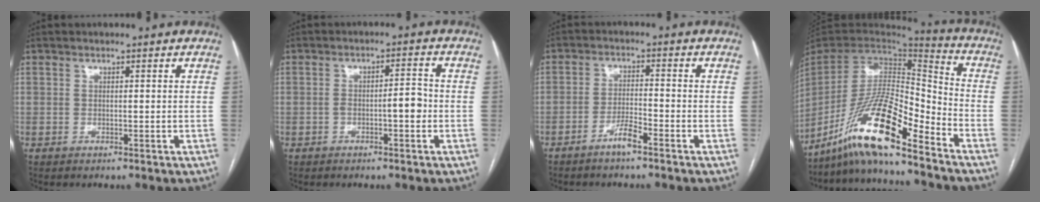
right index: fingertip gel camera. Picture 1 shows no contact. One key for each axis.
{"total": 3.7, "fx": -1.2, "fy": 0.9, "fz": 3.3, "tx": -0.050, "ty": 0.015, "tz": -0.017}
{"total": 3.7, "fx": -2.7, "fy": 0.2, "fz": 2.5, "tx": -0.046, "ty": 0.000, "tz": -0.053}
{"total": 16.9, "fx": -12.2, "fy": 1.6, "fz": 11.5, "tx": -0.227, "ty": -0.002, "tz": -0.227}